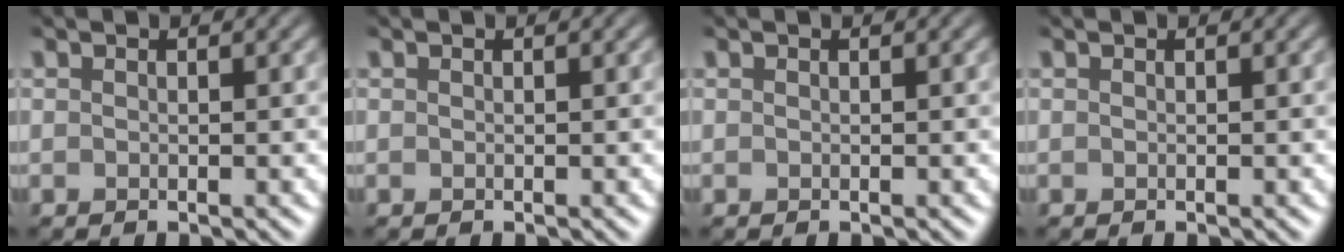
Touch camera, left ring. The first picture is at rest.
{"total": 0.0}
{"total": 0.0}
{"total": 0.0}